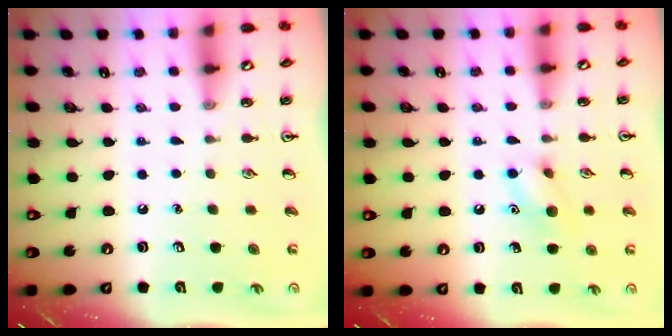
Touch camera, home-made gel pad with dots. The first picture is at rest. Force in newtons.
{"total": 8.5, "press": 8.4, "slide": 1.4}